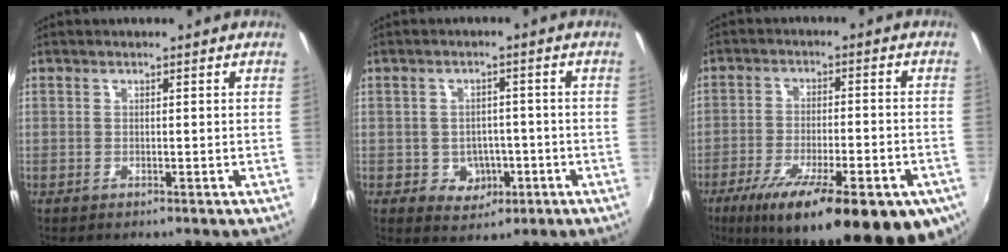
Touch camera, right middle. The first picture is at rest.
{"total": 5.3, "force": [-1.6, 4.5, 2.1], "torque": [-0.048, 0.009, -0.009]}
{"total": 25.2, "force": [-15.7, 6.9, 18.4], "torque": [-0.299, -0.051, -0.221]}